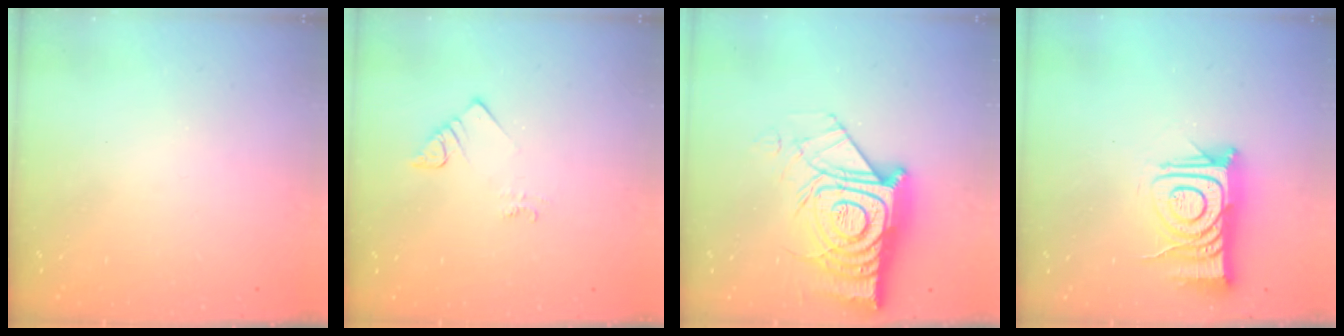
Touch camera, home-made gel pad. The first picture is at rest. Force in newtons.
{"total": 2.1, "press": 2.0, "slide": 0.5}
{"total": 22.0, "press": 21.9, "slide": 1.7}
{"total": 14.8, "press": 14.7, "slide": 1.0}